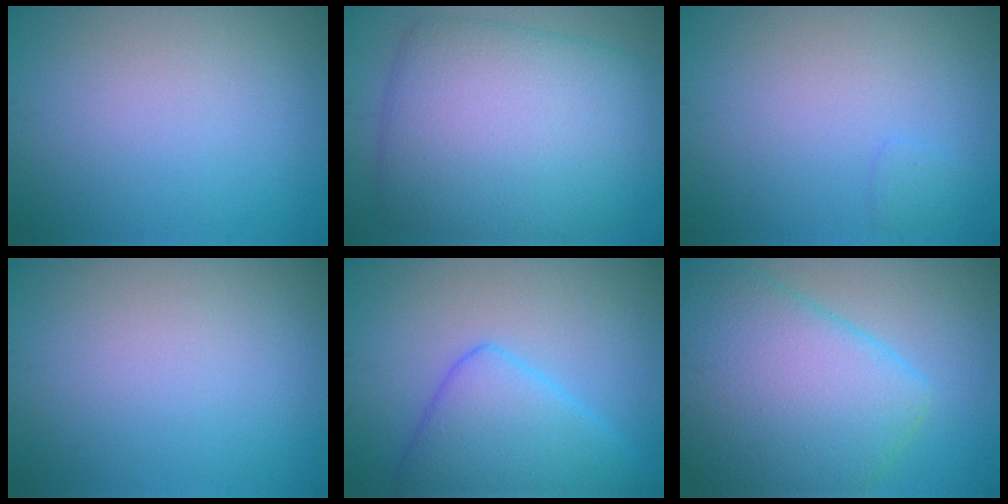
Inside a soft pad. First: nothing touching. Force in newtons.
{"total": 11.6, "press": 11.6, "slide": 0.3}
{"total": 0.7, "press": 0.7, "slide": 0.1}
{"total": 0.0}
{"total": 5.9, "press": 5.9, "slide": 0.2}
{"total": 10.5, "press": 10.5, "slide": 0.4}